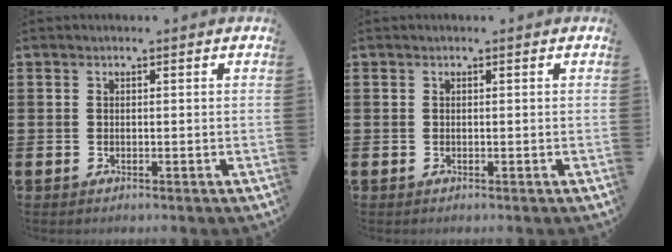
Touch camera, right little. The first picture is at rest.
{"total": 0.0}